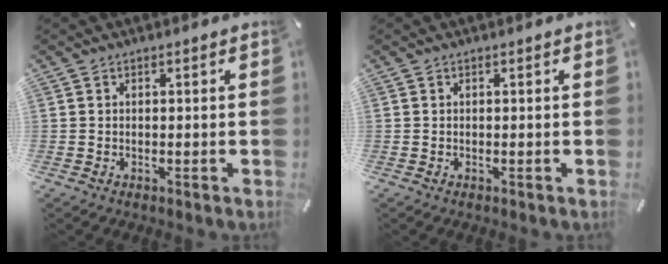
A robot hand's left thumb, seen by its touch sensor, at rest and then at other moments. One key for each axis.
{"total": 0.0}